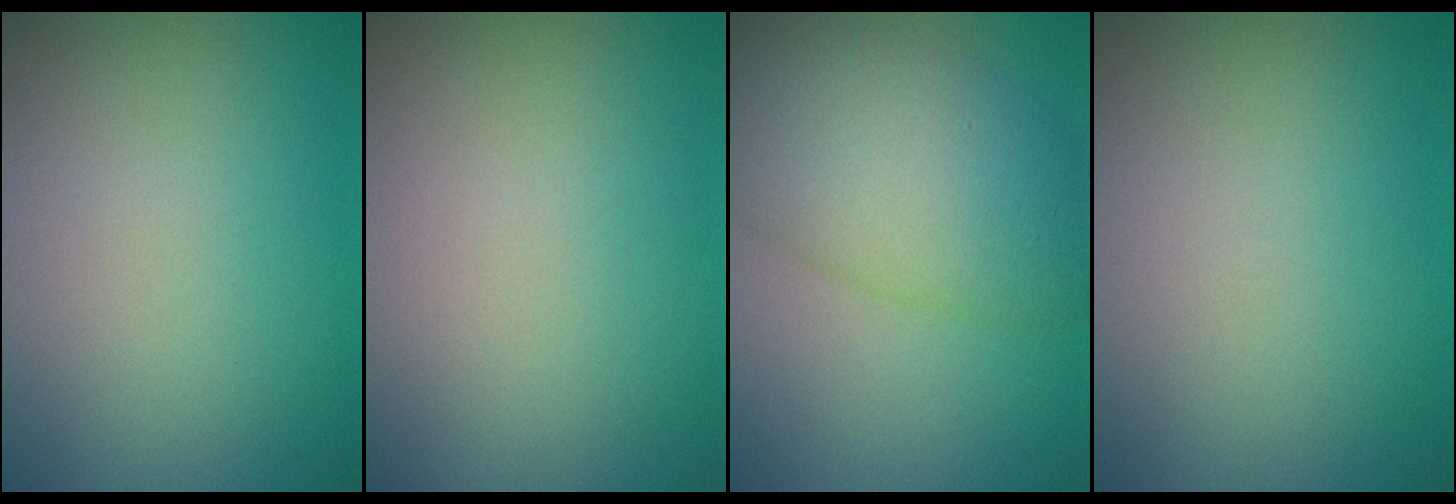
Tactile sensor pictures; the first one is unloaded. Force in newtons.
{"total": 0.0}
{"total": 8.9, "press": 8.9, "slide": 0.3}
{"total": 0.0}